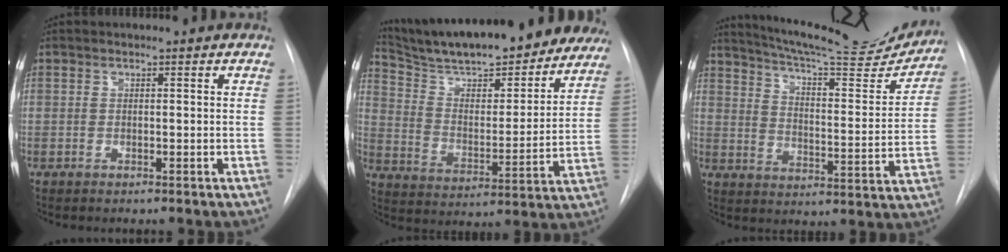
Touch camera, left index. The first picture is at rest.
{"total": 27.3, "force": [24.0, 5.9, 11.6], "torque": [-0.188, -0.019, 0.337]}
{"total": 20.8, "force": [19.4, 2.1, 7.2], "torque": [-0.111, -0.053, 0.256]}